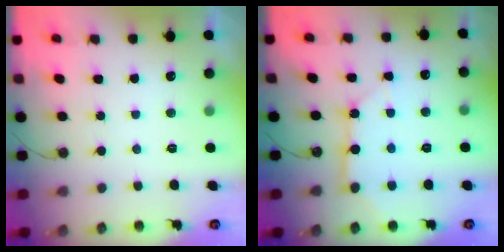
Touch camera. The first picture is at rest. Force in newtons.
{"total": 9.7, "press": 9.7, "slide": 0.9}